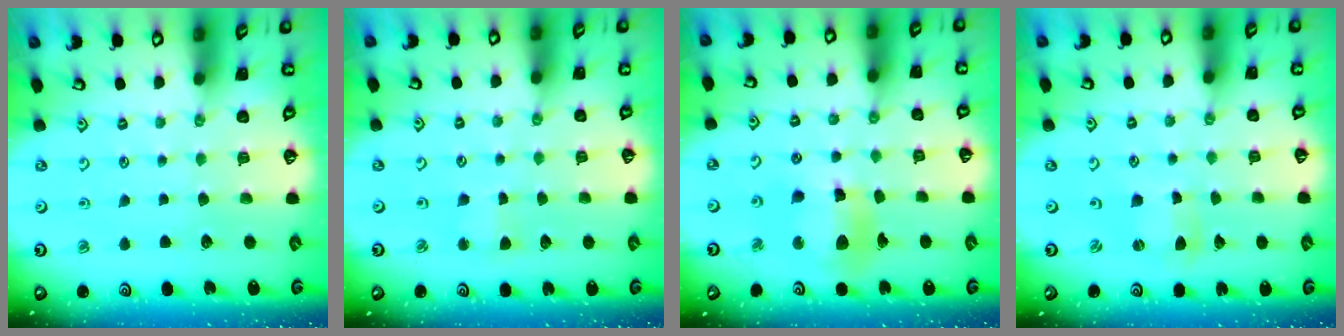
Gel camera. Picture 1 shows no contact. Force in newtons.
{"total": 2.5, "press": 2.5, "slide": 0.3}
{"total": 11.5, "press": 11.4, "slide": 1.2}
{"total": 1.7, "press": 1.7, "slide": 0.3}